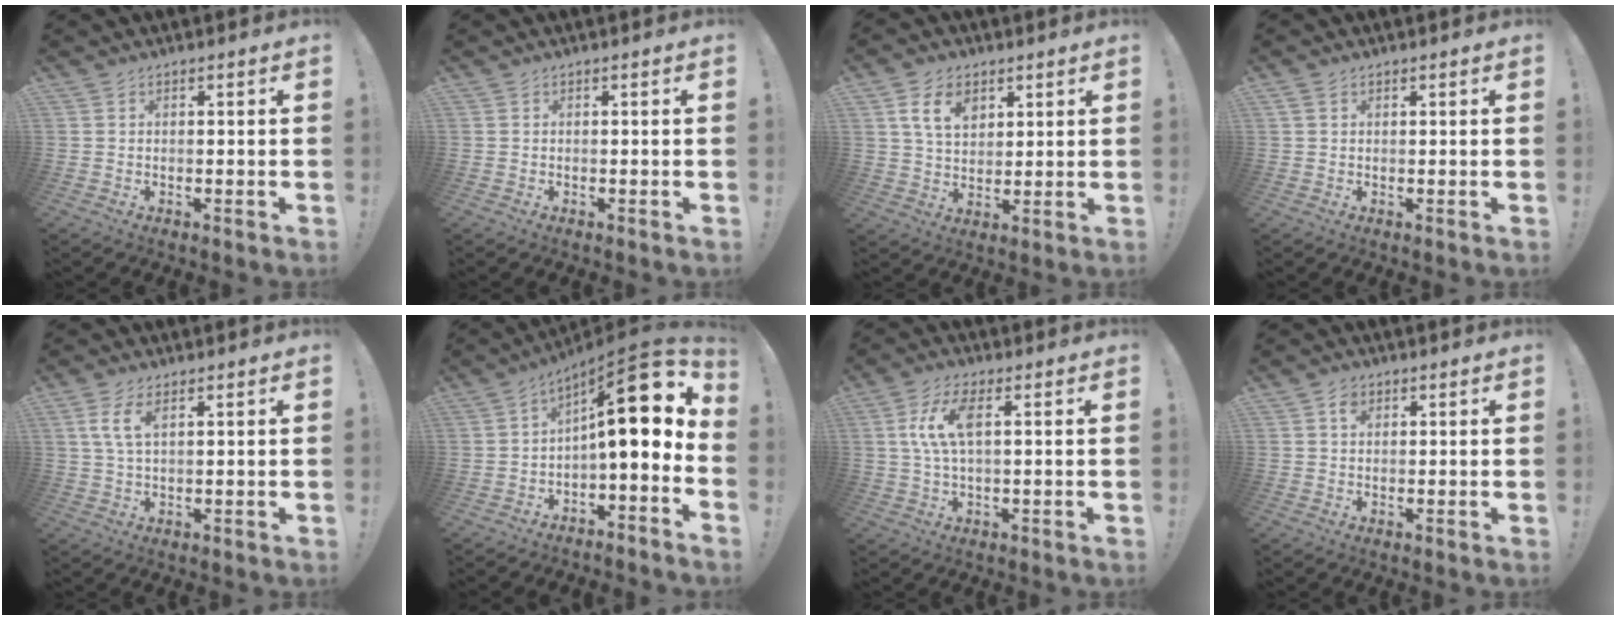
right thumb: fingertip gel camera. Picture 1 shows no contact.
{"total": 0.0}
{"total": 10.0, "force": [4.9, 6.7, 5.6], "torque": [-0.087, -0.009, 0.092]}
{"total": 1.9, "force": [1.1, 1.2, 0.8], "torque": [-0.018, 0.004, 0.022]}
{"total": 6.0, "force": [2.5, 2.6, 4.8], "torque": [-0.081, -0.001, 0.045]}
{"total": 17.9, "force": [4.6, 5.5, 16.5], "torque": [-0.242, -0.027, 0.074]}
{"total": 9.3, "force": [1.8, 3.7, 8.4], "torque": [-0.161, 0.000, 0.031]}
{"total": 2.7, "force": [1.2, 2.1, 1.3], "torque": [-0.006, -0.006, 0.018]}